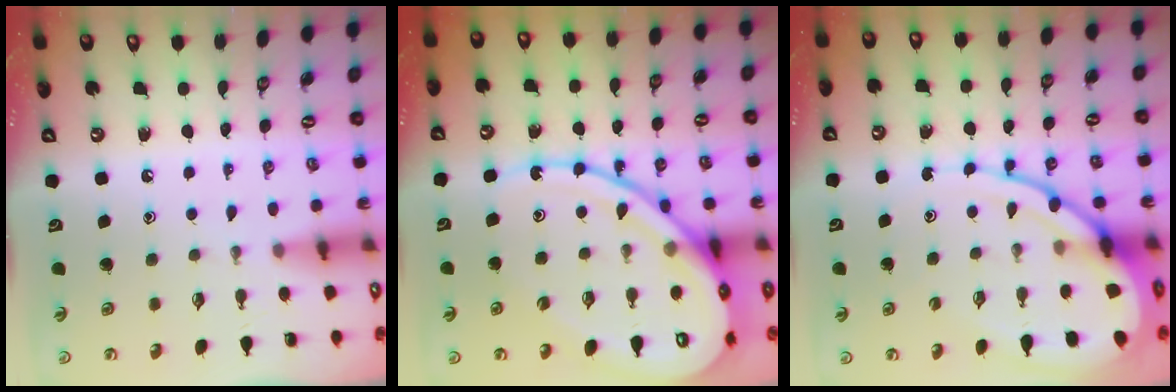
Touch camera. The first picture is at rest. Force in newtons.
{"total": 20.9, "press": 20.8, "slide": 2.3}
{"total": 13.9, "press": 13.8, "slide": 1.3}